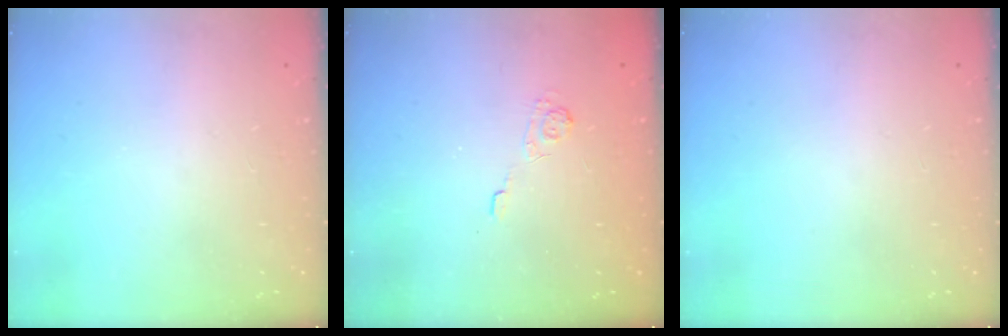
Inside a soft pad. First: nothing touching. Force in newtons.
{"total": 1.9, "press": 1.3, "slide": 1.3}
{"total": 0.0}